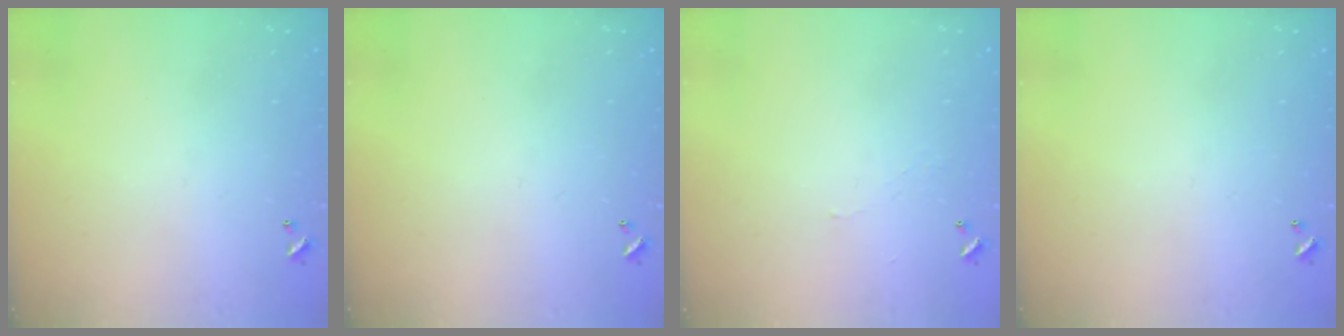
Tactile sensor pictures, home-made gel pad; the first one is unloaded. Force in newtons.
{"total": 0.0}
{"total": 2.1, "press": 2.1, "slide": 0.6}
{"total": 0.0}